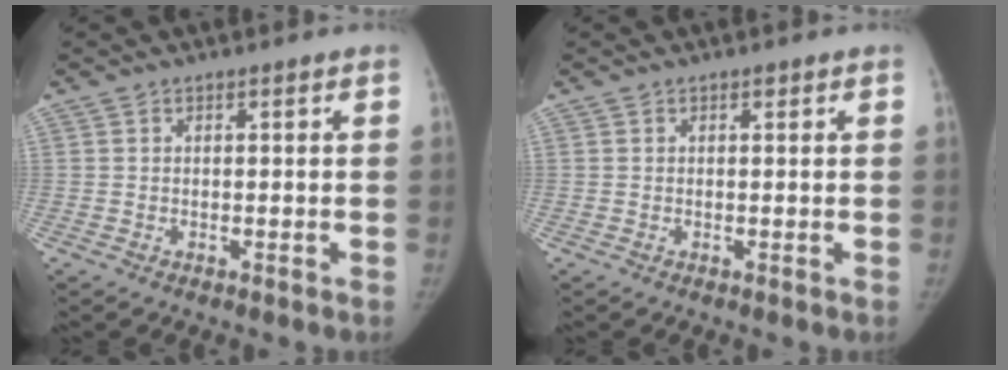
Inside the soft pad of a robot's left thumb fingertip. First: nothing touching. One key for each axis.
{"total": 0.5, "fx": 0.3, "fy": 0.3, "fz": 0.3, "tx": -0.001, "ty": -0.001, "tz": 0.002}